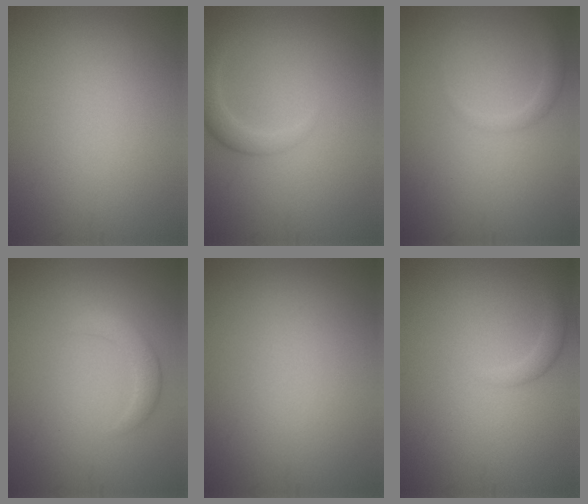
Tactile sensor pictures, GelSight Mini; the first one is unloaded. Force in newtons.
{"total": 1.9, "press": 1.9, "slide": 0.1}
{"total": 1.5, "press": 1.5, "slide": 0.1}
{"total": 2.0, "press": 1.9, "slide": 0.2}
{"total": 0.0}
{"total": 1.2, "press": 1.2, "slide": 0.1}